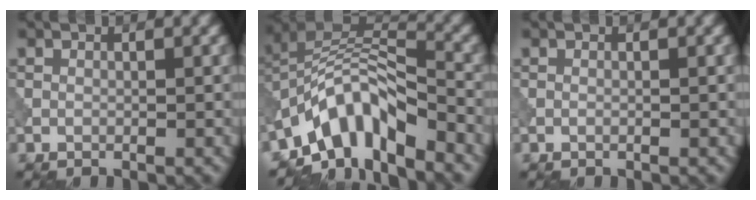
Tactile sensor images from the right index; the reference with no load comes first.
{"total": 9.0, "force": [-5.8, 3.7, 5.8], "torque": [-0.085, 0.006, -0.119]}
{"total": 0.0}